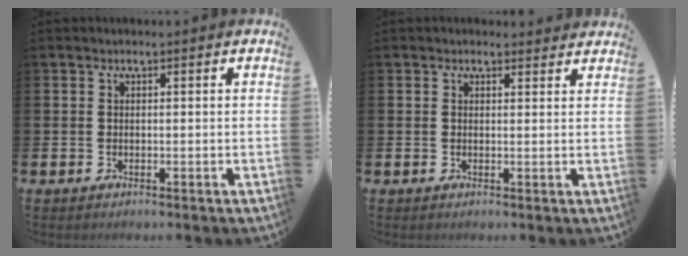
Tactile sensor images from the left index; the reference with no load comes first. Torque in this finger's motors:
{"motor_torque": [0.62, -0.84, 0.03, 0.01]}